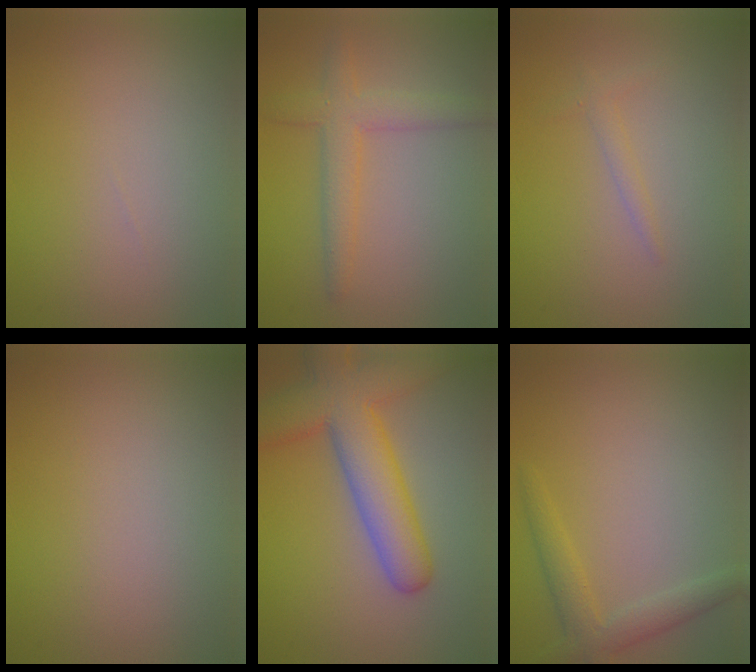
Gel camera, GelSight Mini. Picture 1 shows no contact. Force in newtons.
{"total": 3.6, "press": 3.6, "slide": 0.0}
{"total": 1.0, "press": 1.0, "slide": 0.1}
{"total": 0.0}
{"total": 8.4, "press": 8.4, "slide": 0.4}
{"total": 2.7, "press": 2.7, "slide": 0.1}